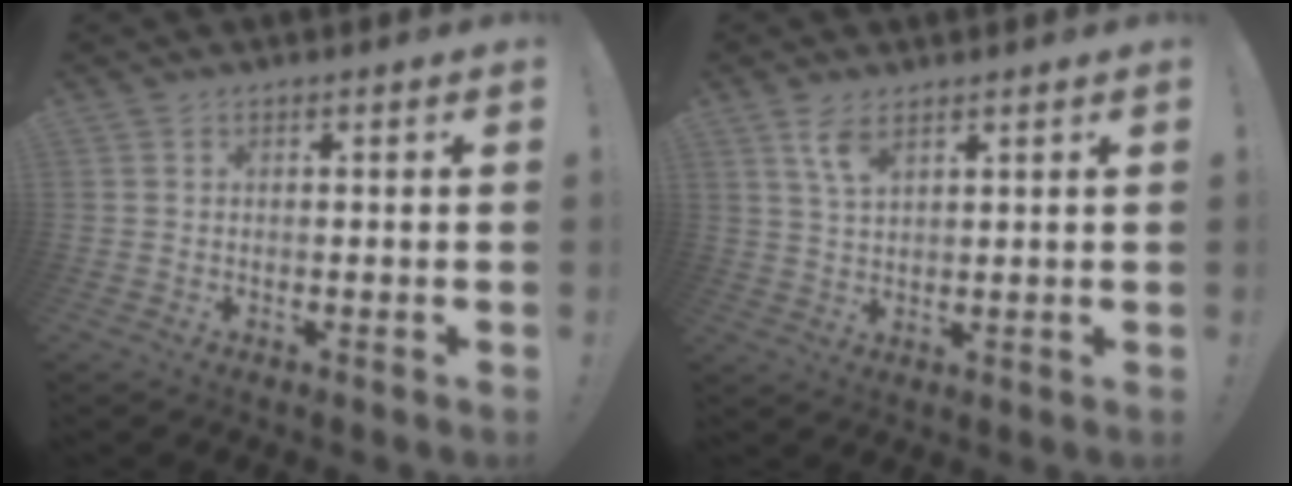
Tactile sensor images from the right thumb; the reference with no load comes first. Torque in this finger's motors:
{"motor_torque": [1.17, 1.24, 0.56, -0.18, 0.07]}